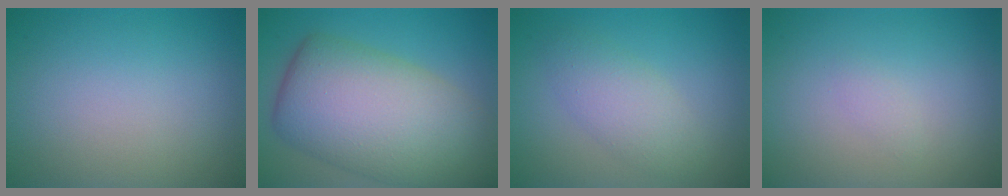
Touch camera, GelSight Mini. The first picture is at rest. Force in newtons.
{"total": 12.2, "press": 12.1, "slide": 0.7}
{"total": 3.1, "press": 3.1, "slide": 0.1}
{"total": 0.6, "press": 0.6, "slide": 0.1}